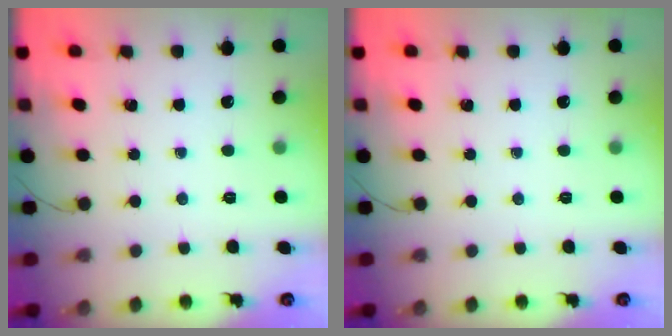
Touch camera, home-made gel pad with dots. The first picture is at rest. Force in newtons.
{"total": 0.0}